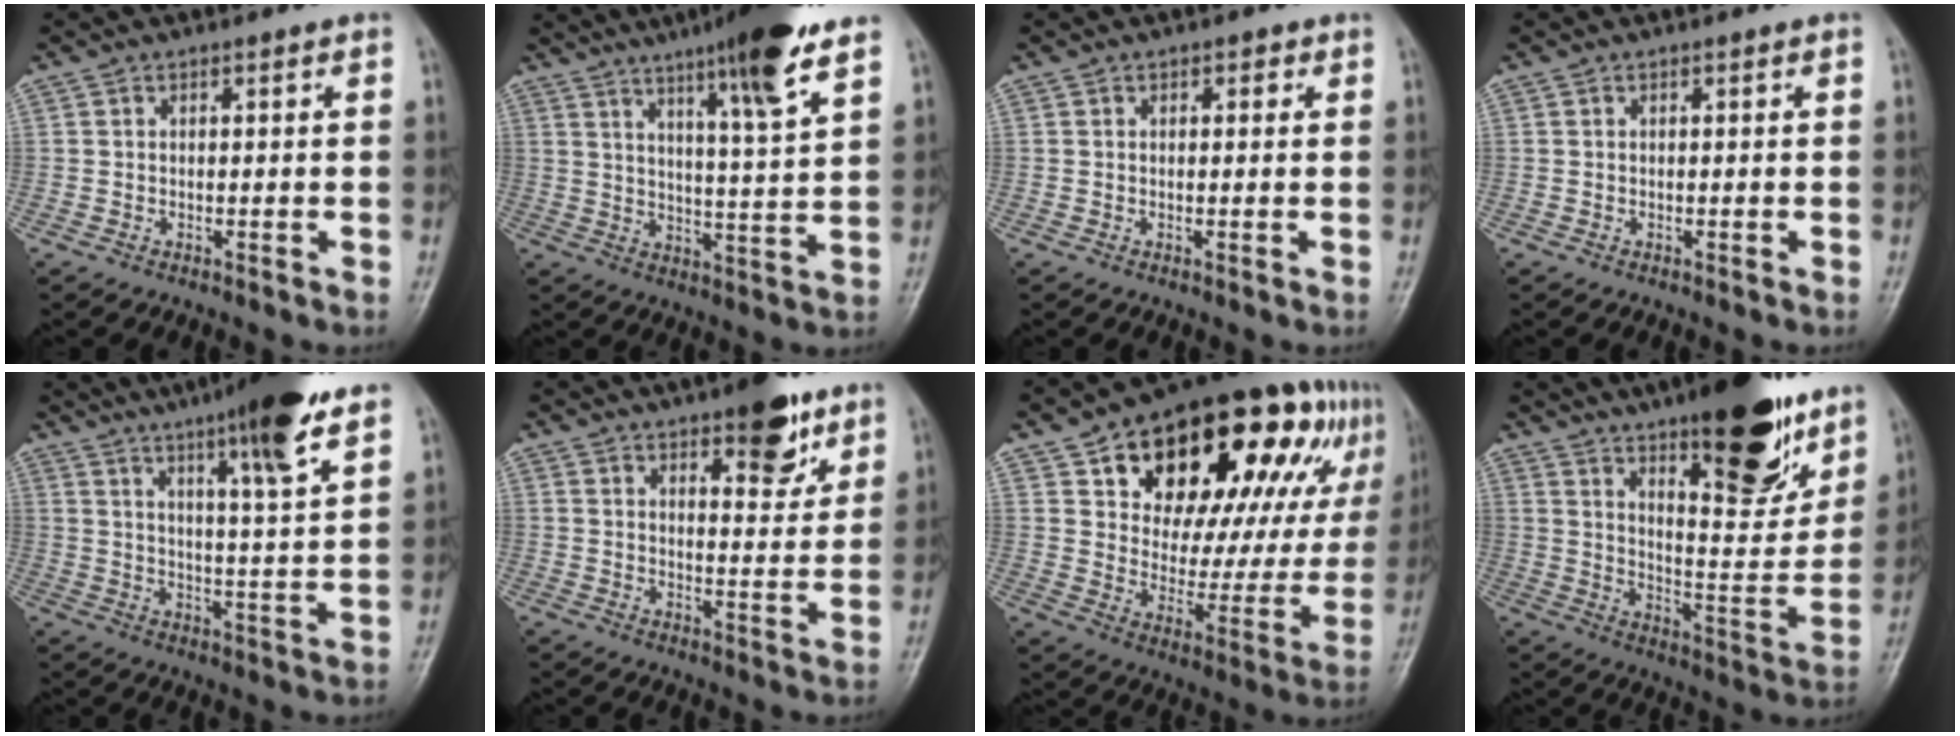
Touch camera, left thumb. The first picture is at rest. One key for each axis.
{"total": 14.0, "fx": 8.9, "fy": 1.1, "fz": 10.8, "tx": -0.162, "ty": -0.043, "tz": 0.136}
{"total": 1.2, "fx": 0.5, "fy": 0.9, "fz": 0.7, "tx": 0.003, "ty": 0.001, "tz": 0.003}
{"total": 0.0}
{"total": 14.3, "fx": 9.1, "fy": 1.4, "fz": 10.9, "tx": -0.160, "ty": -0.041, "tz": 0.138}
{"total": 9.8, "fx": 6.1, "fy": 3.7, "fz": 6.6, "tx": -0.066, "ty": -0.035, "tz": 0.085}
{"total": 29.9, "fx": 14.5, "fy": 15.2, "fz": 21.3, "tx": -0.267, "ty": 0.004, "tz": 0.223}
{"total": 22.4, "fx": 14.2, "fy": 7.2, "fz": 15.8, "tx": -0.190, "ty": -0.072, "tz": 0.219}